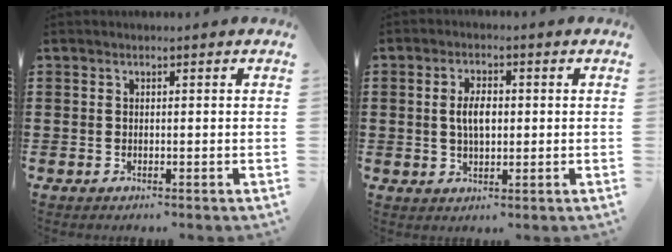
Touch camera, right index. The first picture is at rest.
{"total": 4.1, "force": [0.3, 1.9, 3.6], "torque": [-0.064, 0.003, 0.001]}